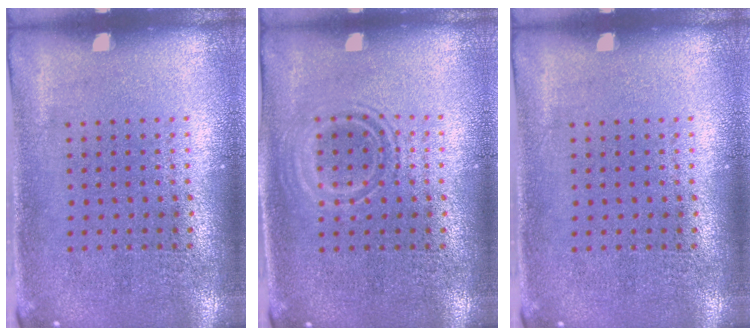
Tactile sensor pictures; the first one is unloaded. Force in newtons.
{"total": 1.0, "press": 1.0, "slide": 0.2}
{"total": 0.0}